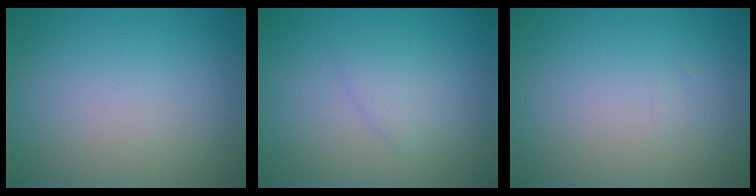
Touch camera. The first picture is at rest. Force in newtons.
{"total": 1.3, "press": 1.3, "slide": 0.1}
{"total": 0.0}